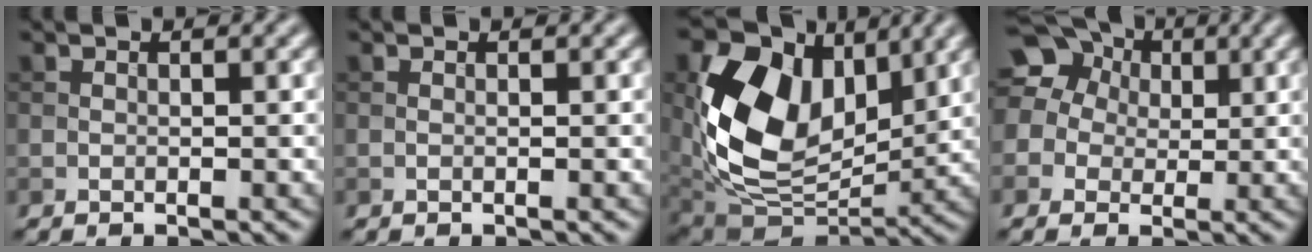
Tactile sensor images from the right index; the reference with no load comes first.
{"total": 0.0}
{"total": 13.3, "force": [3.6, 8.7, 9.5], "torque": [-0.171, 0.003, 0.066]}
{"total": 12.9, "force": [4.7, 10.7, 5.4], "torque": [-0.144, 0.045, 0.057]}